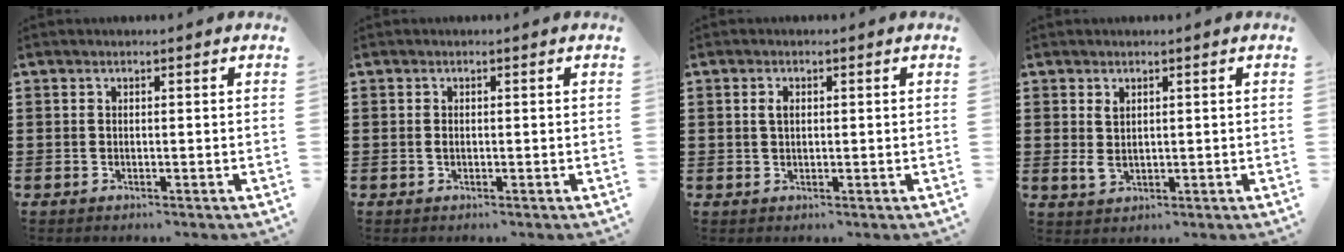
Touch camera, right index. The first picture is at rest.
{"total": 0.5, "force": [-0.1, 0.2, 0.5], "torque": [-0.012, -0.003, -0.001]}
{"total": 1.5, "force": [0.4, 0.8, 1.2], "torque": [-0.026, 0.007, 0.005]}
{"total": 1.8, "force": [0.6, 1.1, 1.3], "torque": [-0.027, 0.001, 0.012]}